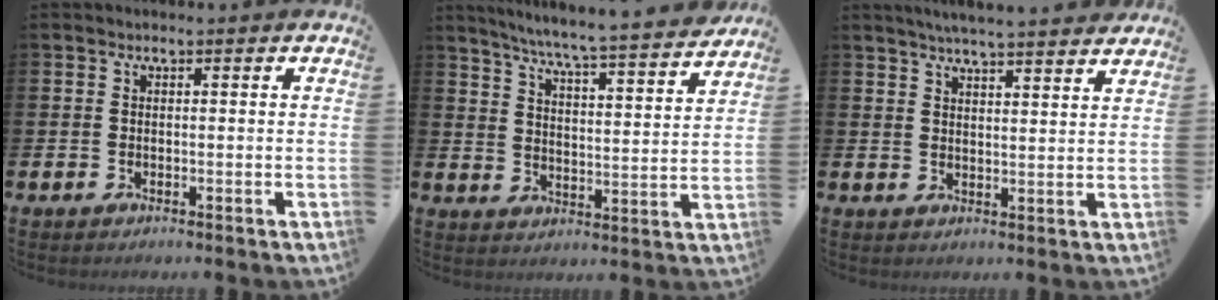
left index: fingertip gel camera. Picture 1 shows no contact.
{"total": 6.9, "force": [6.5, -0.5, 2.2], "torque": [-0.058, -0.057, 0.108]}
{"total": 4.9, "force": [4.8, -0.5, 0.9], "torque": [-0.022, -0.025, 0.083]}